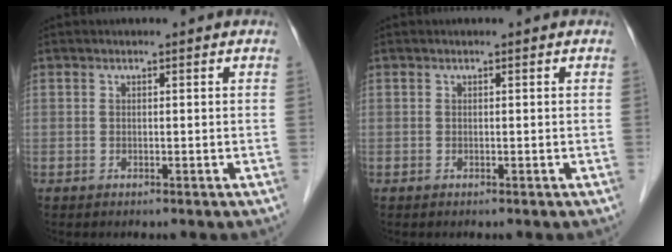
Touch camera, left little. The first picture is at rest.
{"total": 0.0}